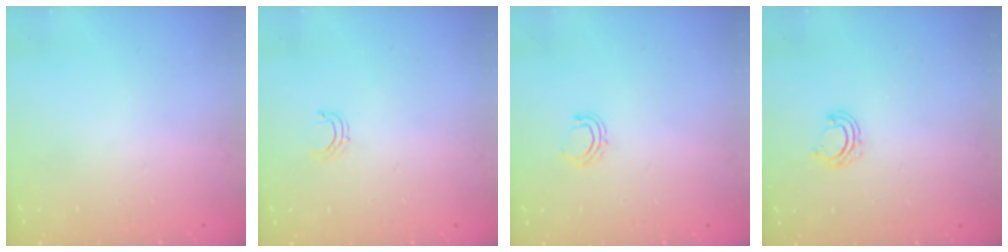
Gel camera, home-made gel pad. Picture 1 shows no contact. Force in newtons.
{"total": 3.8, "press": 3.8, "slide": 0.2}
{"total": 5.0, "press": 4.9, "slide": 0.7}
{"total": 6.0, "press": 5.8, "slide": 1.6}